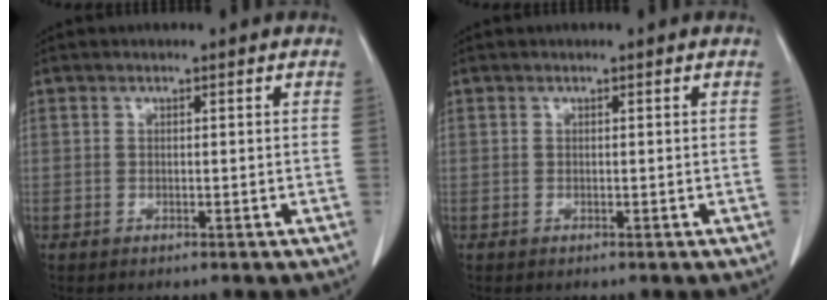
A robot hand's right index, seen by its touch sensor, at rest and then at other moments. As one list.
[{"total": 0.0}]